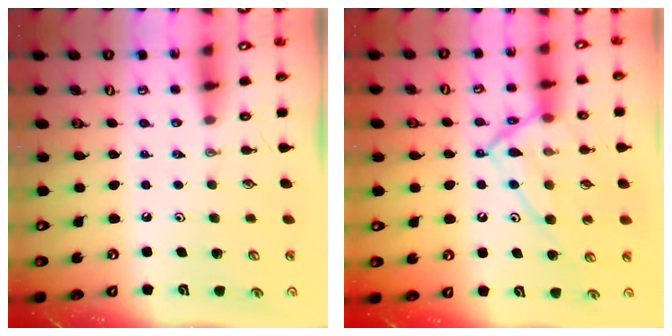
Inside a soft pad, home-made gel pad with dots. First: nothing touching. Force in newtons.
{"total": 15.9, "press": 15.8, "slide": 1.5}